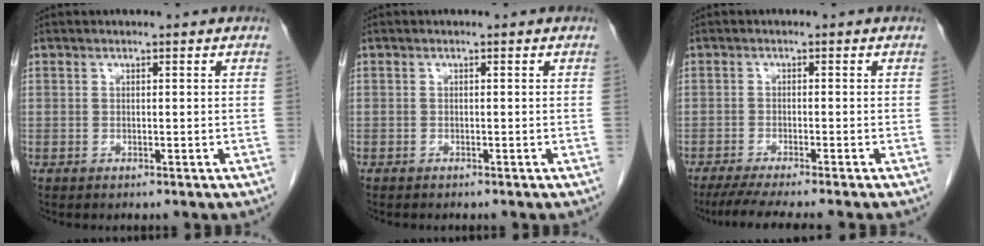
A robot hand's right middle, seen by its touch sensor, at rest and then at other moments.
{"total": 0.5, "force": [-0.5, 0.2, 0.1], "torque": [-0.008, 0.000, -0.009]}
{"total": 7.4, "force": [-6.3, -1.0, 3.8], "torque": [-0.046, -0.021, -0.101]}